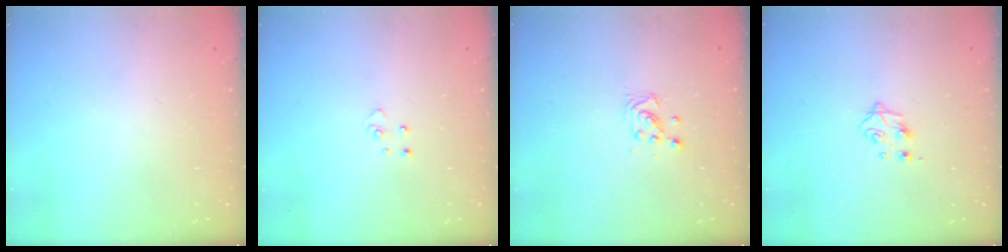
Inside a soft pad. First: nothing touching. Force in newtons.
{"total": 3.8, "press": 3.8, "slide": 0.4}
{"total": 2.9, "press": 2.9, "slide": 0.3}
{"total": 4.9, "press": 4.8, "slide": 0.7}